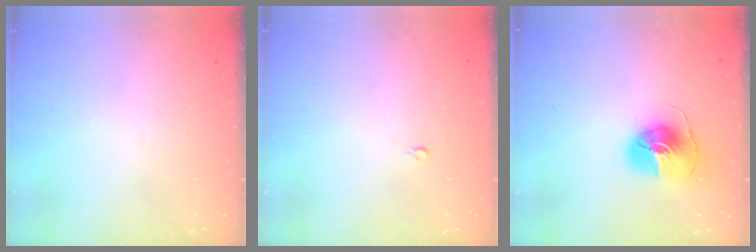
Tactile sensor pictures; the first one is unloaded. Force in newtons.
{"total": 2.0, "press": 2.0, "slide": 0.4}
{"total": 9.1, "press": 9.1, "slide": 0.5}